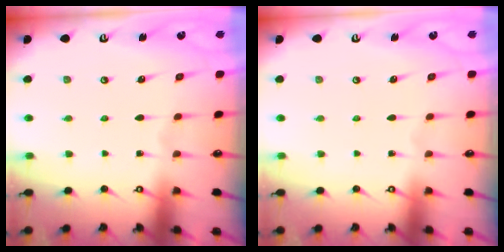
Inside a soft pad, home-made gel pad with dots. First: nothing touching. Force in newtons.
{"total": 0.0}